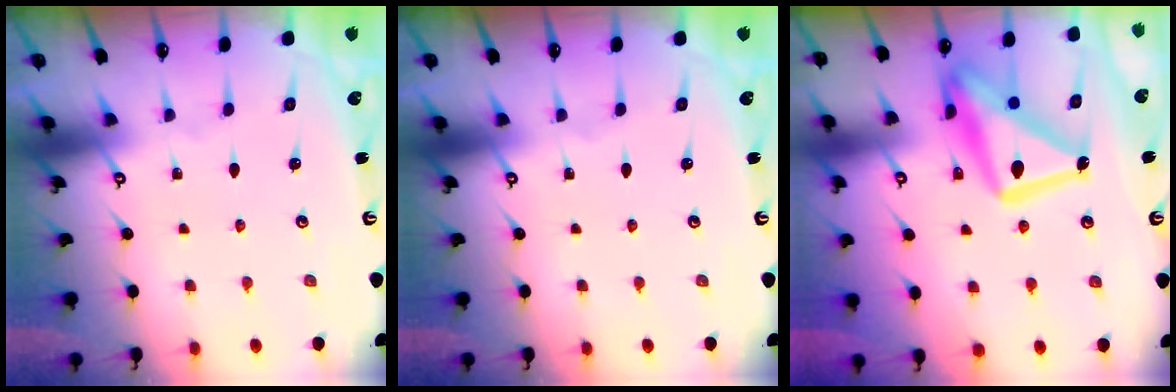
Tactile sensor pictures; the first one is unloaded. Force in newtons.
{"total": 0.0}
{"total": 19.0, "press": 18.9, "slide": 1.4}